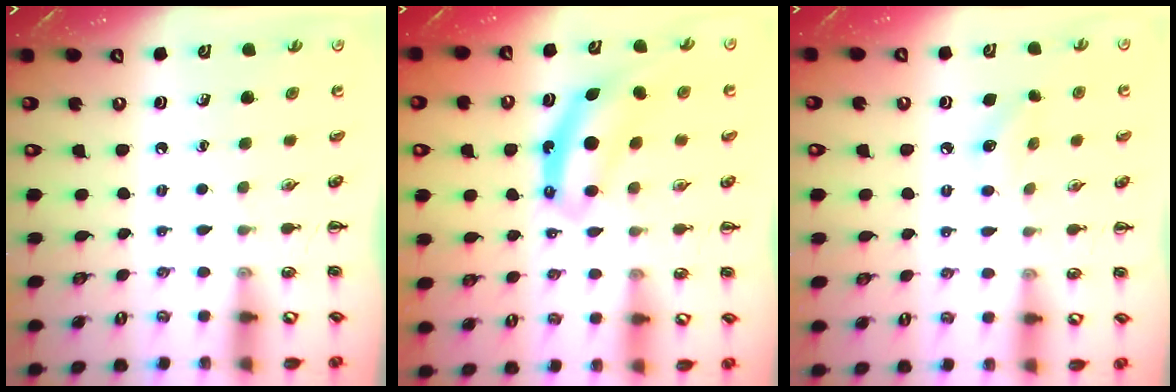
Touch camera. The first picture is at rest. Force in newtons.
{"total": 7.1, "press": 7.1, "slide": 0.6}
{"total": 7.4, "press": 7.2, "slide": 1.6}